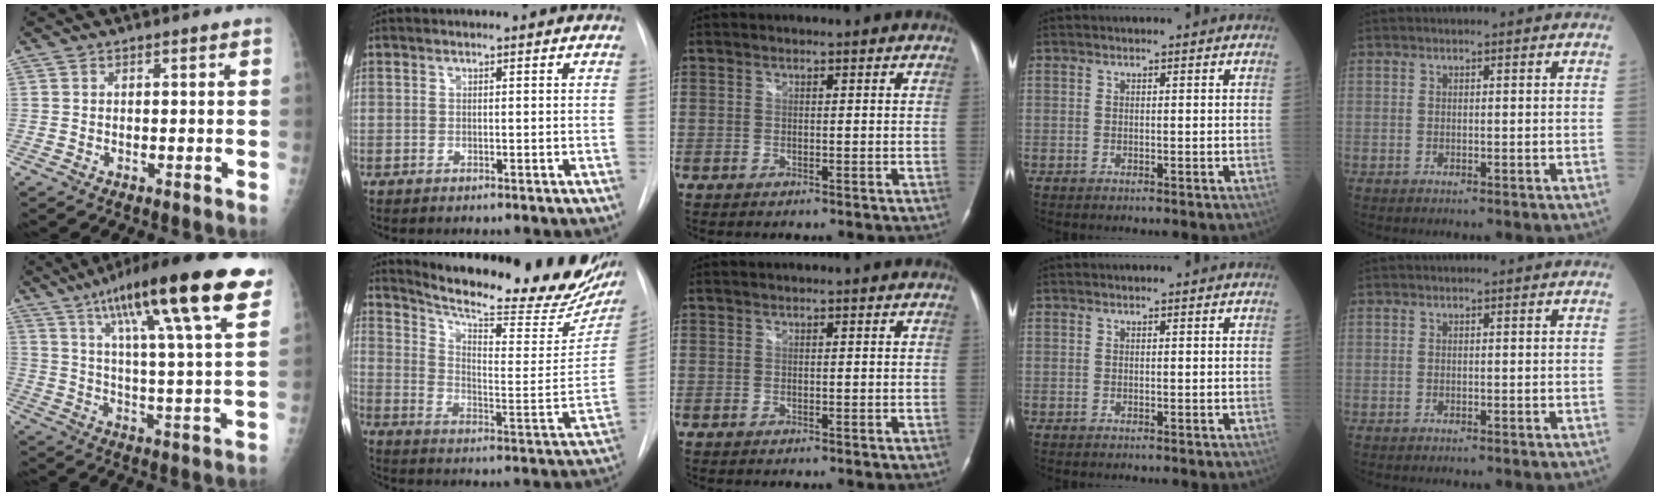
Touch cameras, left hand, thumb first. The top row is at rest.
{"thumb": {"total": 24.5, "force": [14.1, 3.8, 19.7], "torque": [-0.297, -0.026, 0.210]}, "index": {"total": 26.9, "force": [22.7, 5.6, 13.3], "torque": [-0.201, -0.061, 0.296]}}